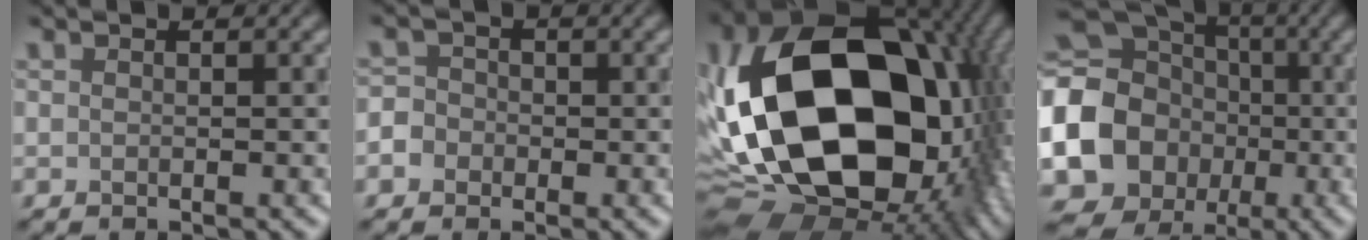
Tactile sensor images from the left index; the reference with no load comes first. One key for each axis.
{"total": 3.3, "fx": -1.3, "fy": 2.9, "fz": 0.9, "tx": -0.001, "ty": 0.006, "tz": -0.039}
{"total": 21.7, "fx": 0.2, "fy": 14.8, "fz": 15.8, "tx": -0.335, "ty": -0.019, "tz": 0.020}
{"total": 19.0, "fx": -2.4, "fy": 17.1, "fz": 8.0, "tx": -0.181, "ty": -0.016, "tz": -0.088}